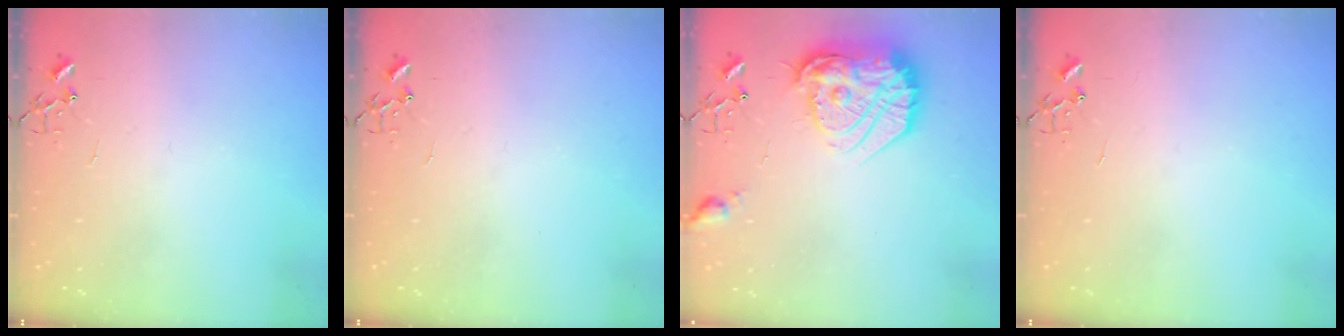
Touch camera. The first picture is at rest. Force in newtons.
{"total": 0.0}
{"total": 21.6, "press": 21.5, "slide": 1.7}
{"total": 0.0}